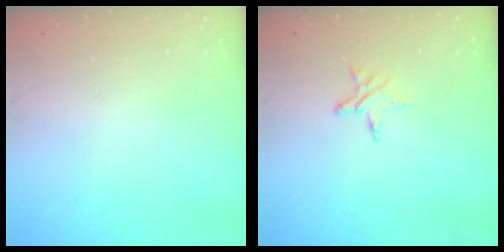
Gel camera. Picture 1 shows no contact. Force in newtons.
{"total": 5.2, "press": 5.2, "slide": 0.5}